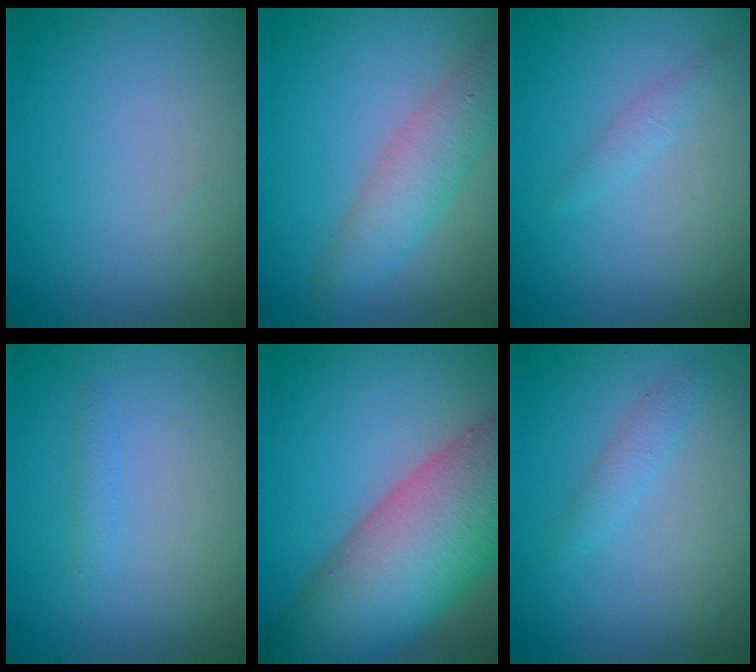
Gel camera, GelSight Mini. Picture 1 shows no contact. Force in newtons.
{"total": 3.6, "press": 3.6, "slide": 0.2}
{"total": 0.9, "press": 0.9, "slide": 0.0}
{"total": 0.7, "press": 0.7, "slide": 0.0}
{"total": 13.6, "press": 13.6, "slide": 0.7}
{"total": 1.3, "press": 1.3, "slide": 0.0}